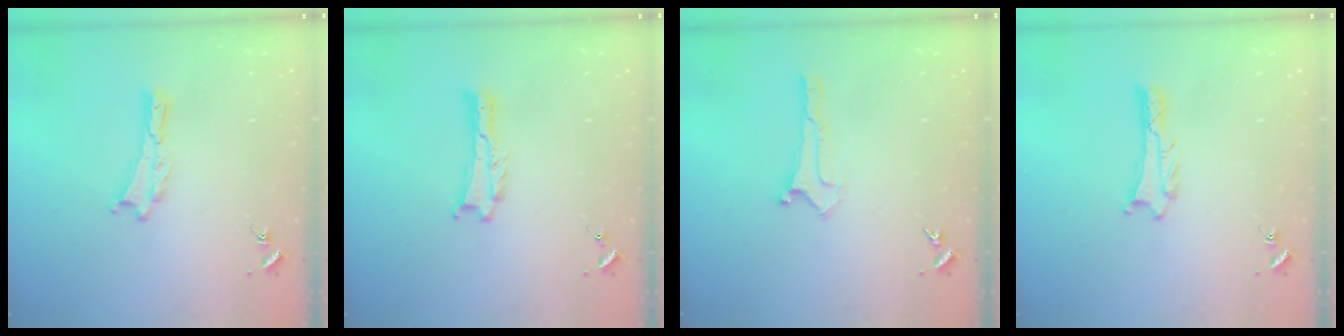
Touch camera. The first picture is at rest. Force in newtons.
{"total": 0.0}
{"total": 0.0}
{"total": 0.6, "press": 0.6, "slide": 0.1}